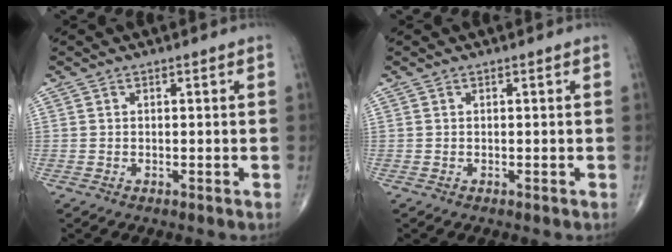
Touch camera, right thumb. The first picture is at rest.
{"total": 0.0}